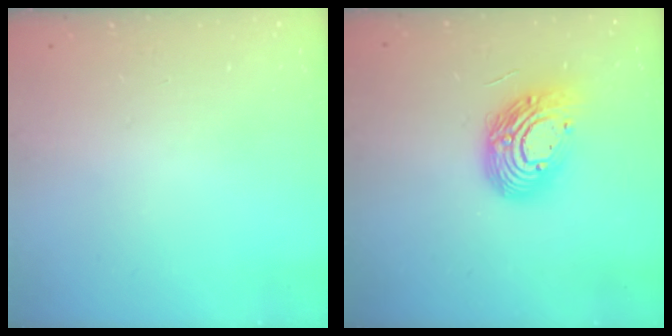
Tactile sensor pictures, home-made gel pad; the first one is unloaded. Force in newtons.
{"total": 14.7, "press": 14.6, "slide": 1.0}